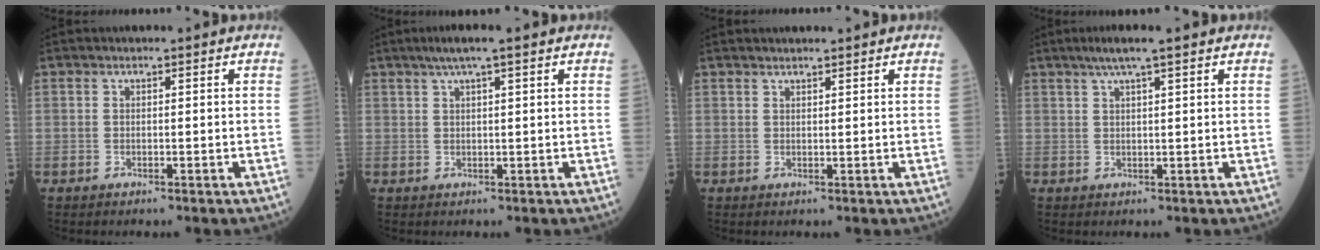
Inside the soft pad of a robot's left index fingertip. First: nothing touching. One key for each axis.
{"total": 3.6, "fx": 2.3, "fy": 0.1, "fz": 2.8, "tx": -0.052, "ty": 0.017, "tz": 0.041}
{"total": 2.3, "fx": 2.2, "fy": 0.3, "fz": 0.7, "tx": -0.005, "ty": 0.023, "tz": 0.035}
{"total": 4.6, "fx": 3.2, "fy": -0.1, "fz": 3.3, "tx": -0.064, "ty": 0.016, "tz": 0.057}